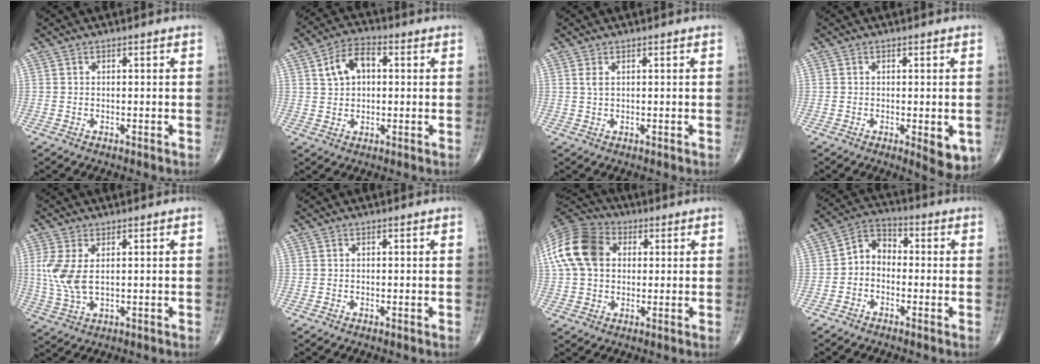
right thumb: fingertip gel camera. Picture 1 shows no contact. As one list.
[{"total": 7.7, "force": [1.9, 4.9, 5.6], "torque": [-0.089, 0.014, 0.029]}, {"total": 1.2, "force": [0.5, 0.5, 1.0], "torque": [-0.023, 0.004, 0.014]}, {"total": 5.7, "force": [-1.6, 2.1, 5.1], "torque": [-0.054, -0.012, -0.016]}, {"total": 7.3, "force": [1.2, 3.7, 6.1], "torque": [-0.150, -0.004, 0.031]}, {"total": 0.0}, {"total": 14.8, "force": [2.9, 10.8, 9.7], "torque": [-0.187, 0.022, 0.042]}, {"total": 5.9, "force": [-1.1, 4.6, 3.6], "torque": [-0.034, 0.029, -0.041]}]